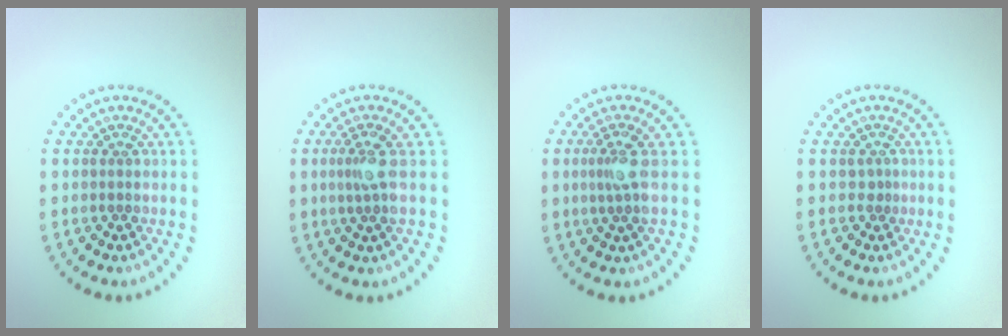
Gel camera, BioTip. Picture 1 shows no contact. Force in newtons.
{"total": 2.0, "press": 1.6, "slide": 1.2}
{"total": 2.2, "press": 1.6, "slide": 1.5}
{"total": 0.5, "press": 0.2, "slide": 0.5}